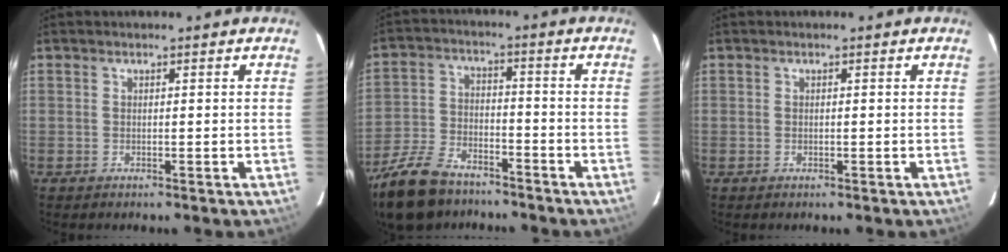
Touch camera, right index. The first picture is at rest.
{"total": 15.7, "force": [-12.0, 6.9, 7.4], "torque": [-0.180, -0.016, -0.224]}
{"total": 0.0}